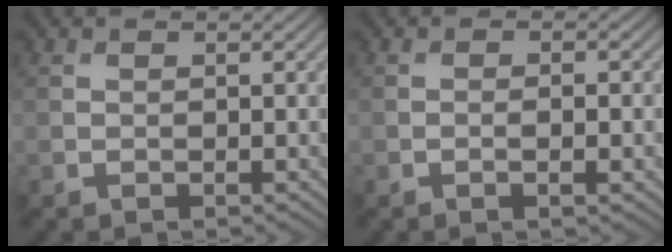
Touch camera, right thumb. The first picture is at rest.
{"total": 2.2, "force": [-0.6, 0.4, 2.0], "torque": [-0.033, 0.002, -0.011]}